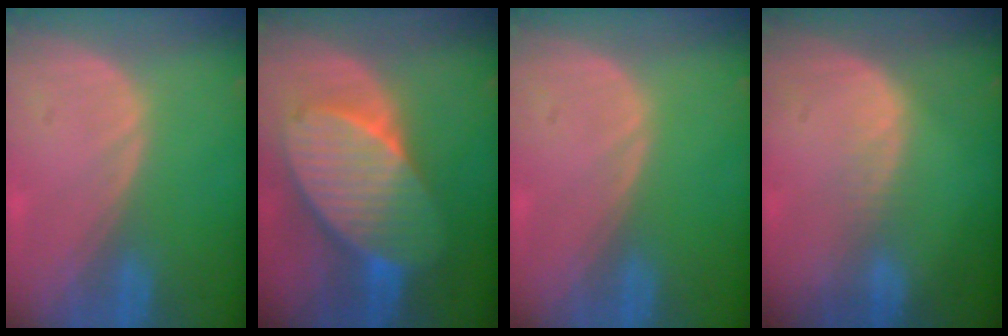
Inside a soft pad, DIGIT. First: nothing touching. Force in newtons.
{"total": 10.7, "press": 10.7, "slide": 0.6}
{"total": 0.0}
{"total": 1.6, "press": 1.6, "slide": 0.1}